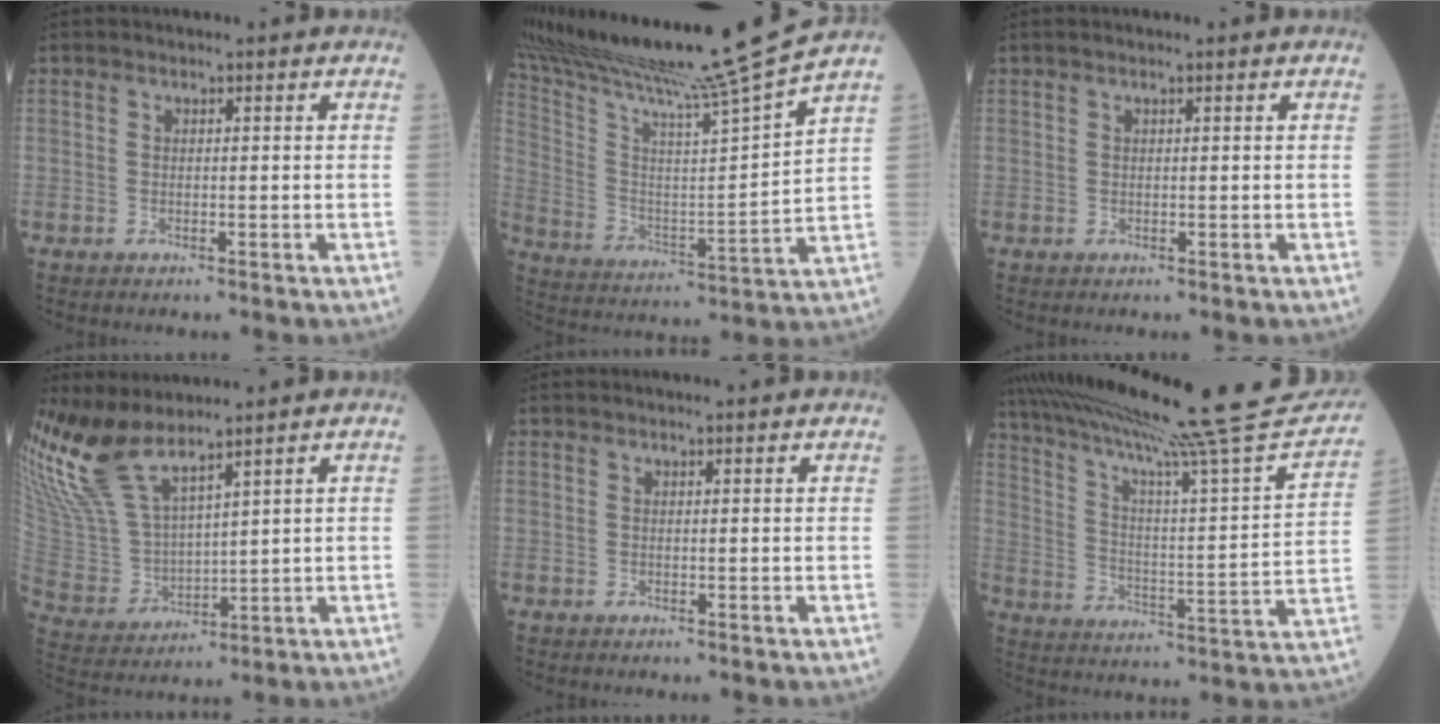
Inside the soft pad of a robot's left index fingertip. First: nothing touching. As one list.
[{"total": 20.5, "force": [17.7, -3.5, 9.8], "torque": [-0.182, -0.047, 0.287]}, {"total": 0.9, "force": [0.7, -0.2, 0.5], "torque": [-0.012, 0.004, 0.017]}, {"total": 12.1, "force": [10.1, 2.2, 6.3], "torque": [-0.155, -0.007, 0.222]}, {"total": 1.2, "force": [1.1, -0.1, 0.5], "torque": [-0.009, 0.005, 0.014]}, {"total": 29.0, "force": [26.1, -0.7, 12.7], "torque": [-0.208, -0.070, 0.356]}]